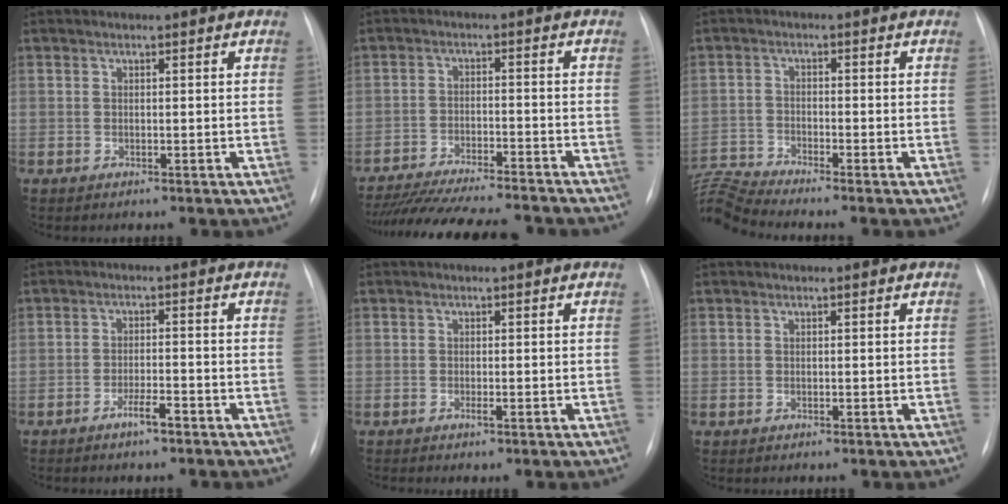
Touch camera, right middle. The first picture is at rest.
{"total": 19.0, "force": [-17.1, 1.9, 7.9], "torque": [-0.148, -0.028, -0.248]}
{"total": 7.5, "force": [-7.2, -2.1, 1.1], "torque": [-0.040, 0.002, -0.141]}
{"total": 2.9, "force": [-2.1, 0.2, 2.0], "torque": [-0.038, 0.000, -0.037]}
{"total": 0.6, "force": [-0.2, -0.4, 0.5], "torque": [-0.011, -0.002, -0.004]}
{"total": 0.0}